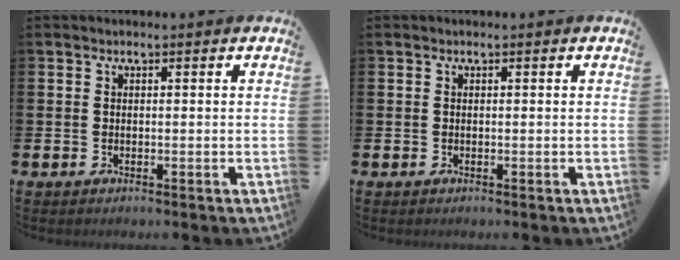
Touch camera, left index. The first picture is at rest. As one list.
[{"total": 0.0}]